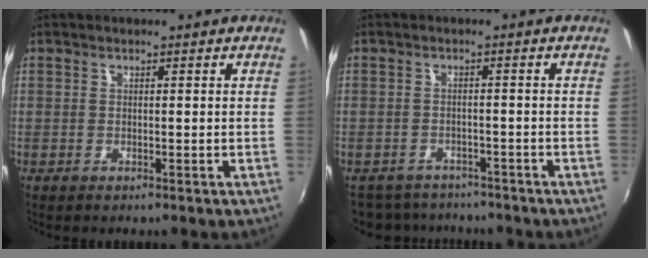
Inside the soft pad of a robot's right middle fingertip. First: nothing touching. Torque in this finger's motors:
{"motor_torque": [-0.06, -0.20, -0.05, 0.00]}